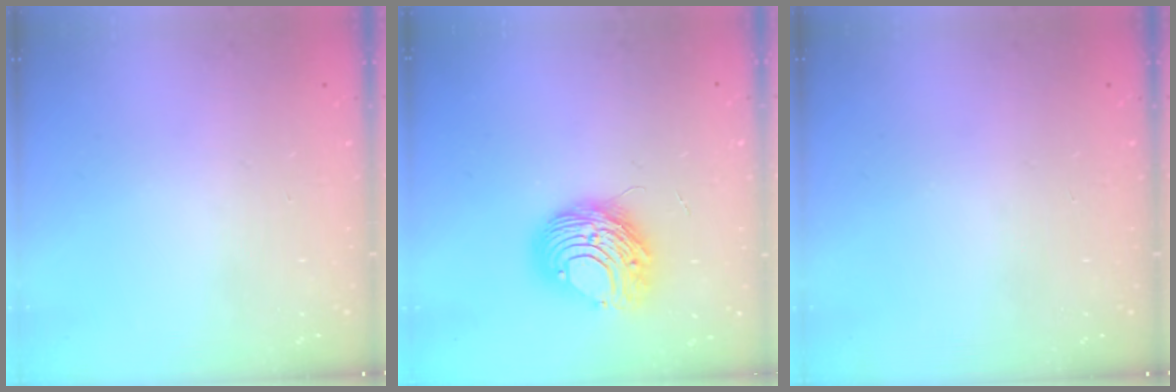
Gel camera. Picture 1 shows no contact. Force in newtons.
{"total": 9.7, "press": 9.7, "slide": 1.2}
{"total": 0.0}